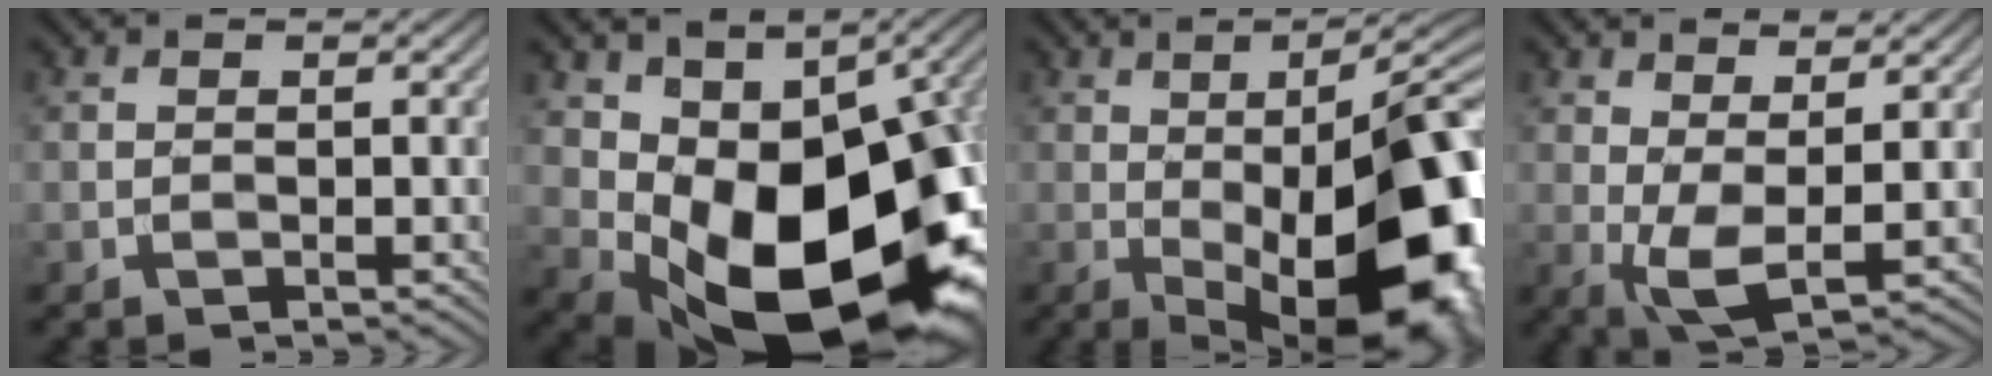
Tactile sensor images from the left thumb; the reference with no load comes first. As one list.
[{"total": 18.0, "force": [-1.6, 11.2, 14.0], "torque": [-0.204, -0.044, 0.012]}, {"total": 20.1, "force": [-3.8, 8.0, 18.0], "torque": [-0.225, 0.004, -0.056]}, {"total": 5.8, "force": [1.1, 2.4, 5.1], "torque": [-0.116, 0.001, 0.023]}]